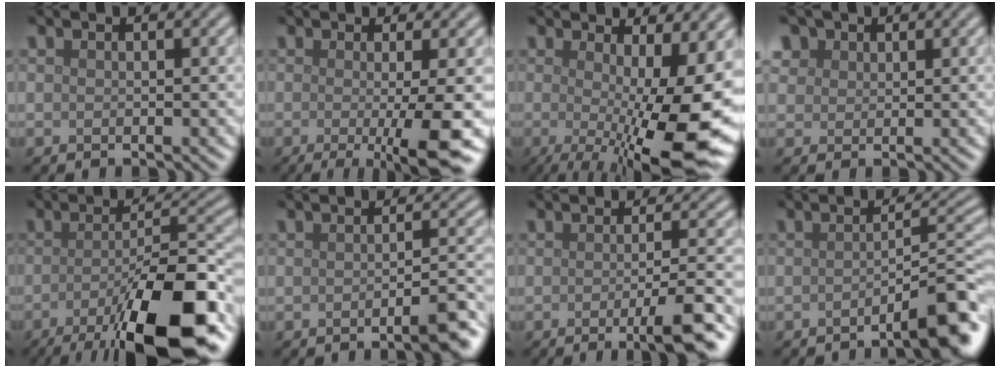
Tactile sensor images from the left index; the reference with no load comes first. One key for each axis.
{"total": 7.7, "fx": -1.4, "fy": 1.5, "fz": 7.4, "tx": -0.103, "ty": -0.018, "tz": -0.022}
{"total": 15.4, "fx": -1.8, "fy": 4.5, "fz": 14.6, "tx": -0.172, "ty": -0.007, "tz": -0.018}
{"total": 3.5, "fx": 2.1, "fy": 2.5, "fz": 1.3, "tx": -0.043, "ty": 0.010, "tz": 0.037}
{"total": 12.9, "fx": -6.3, "fy": 3.3, "fz": 10.8, "tx": -0.165, "ty": -0.004, "tz": -0.103}
{"total": 3.8, "fx": -1.9, "fy": 0.7, "fz": 3.3, "tx": -0.038, "ty": 0.003, "tz": -0.039}
{"total": 5.7, "fx": -2.0, "fy": 1.1, "fz": 5.2, "tx": -0.073, "ty": -0.006, "tz": -0.035}
{"total": 5.8, "fx": -3.2, "fy": 1.0, "fz": 4.7, "tx": -0.051, "ty": 0.017, "tz": -0.054}